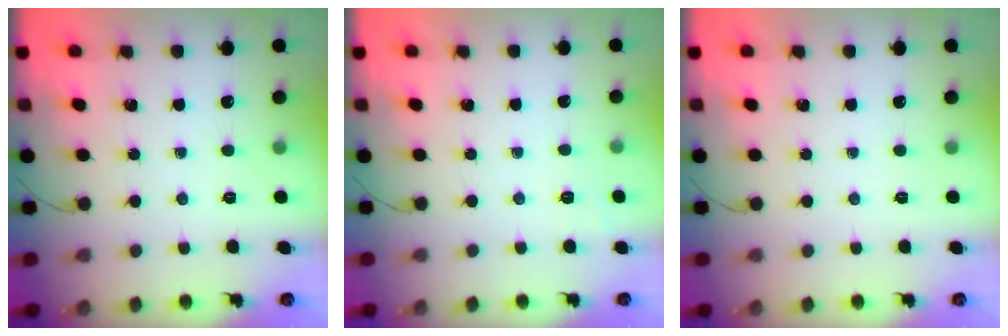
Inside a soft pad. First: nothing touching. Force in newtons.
{"total": 1.8, "press": 0.1, "slide": 1.8}
{"total": 0.0}